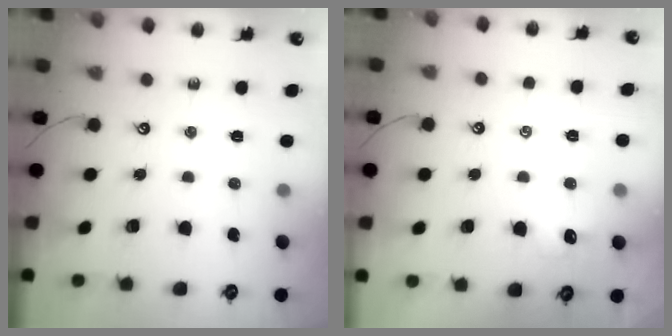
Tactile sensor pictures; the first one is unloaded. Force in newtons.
{"total": 1.0, "press": 0.9, "slide": 0.5}